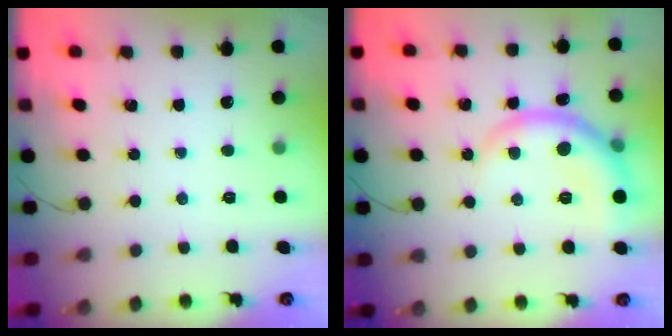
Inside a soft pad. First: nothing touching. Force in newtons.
{"total": 10.2, "press": 10.1, "slide": 0.9}